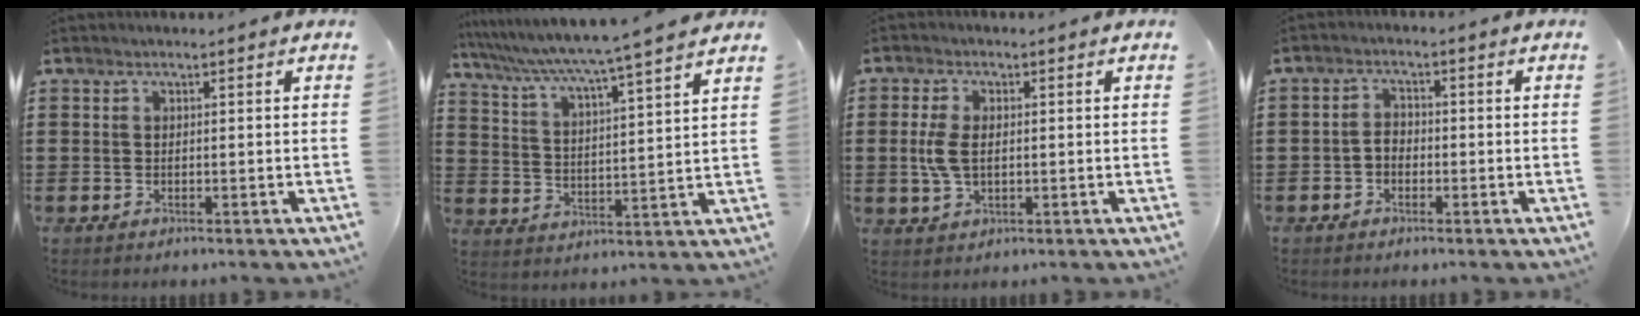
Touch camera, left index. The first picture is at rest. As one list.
[{"total": 5.1, "force": [4.4, -1.3, 2.3], "torque": [-0.066, -0.044, 0.064]}, {"total": 4.7, "force": [0.2, 2.6, 3.9], "torque": [-0.106, -0.002, -0.006]}, {"total": 2.0, "force": [-1.0, 1.4, 1.0], "torque": [-0.024, 0.006, -0.022]}]